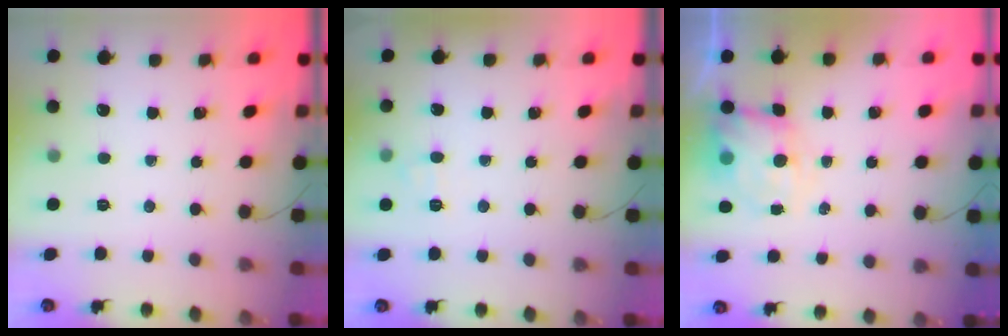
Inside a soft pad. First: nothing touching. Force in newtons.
{"total": 6.3, "press": 6.1, "slide": 1.6}
{"total": 6.9, "press": 6.7, "slide": 1.3}